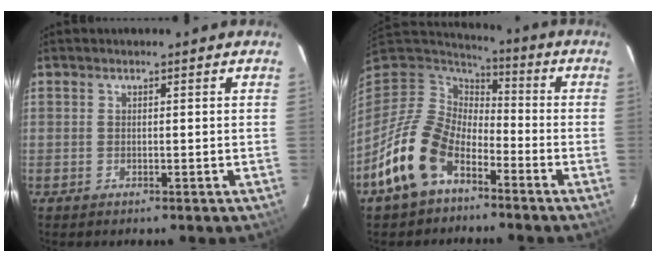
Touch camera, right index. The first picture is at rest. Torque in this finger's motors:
{"motor_torque": [1.14, -1.00, 0.57, 0.21]}